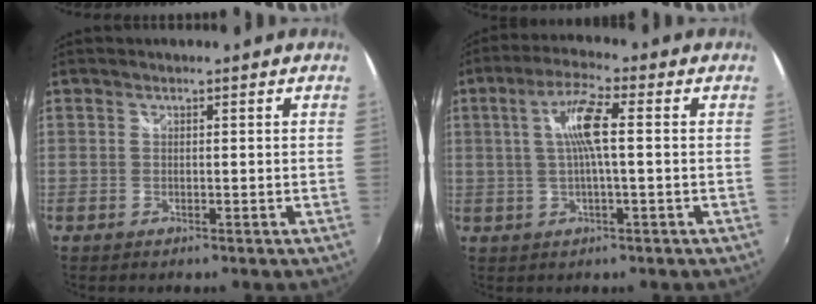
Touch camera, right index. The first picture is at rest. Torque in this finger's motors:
{"motor_torque": [1.04, 0.06, 0.46, 0.14]}